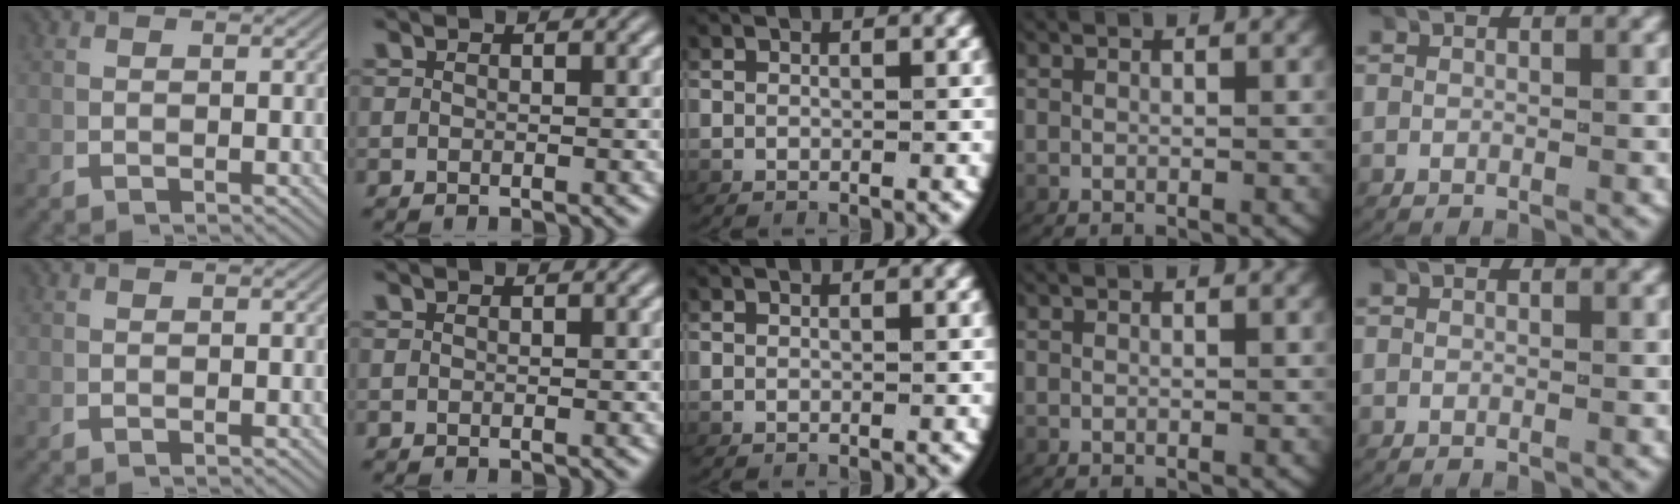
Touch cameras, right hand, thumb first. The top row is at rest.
{}